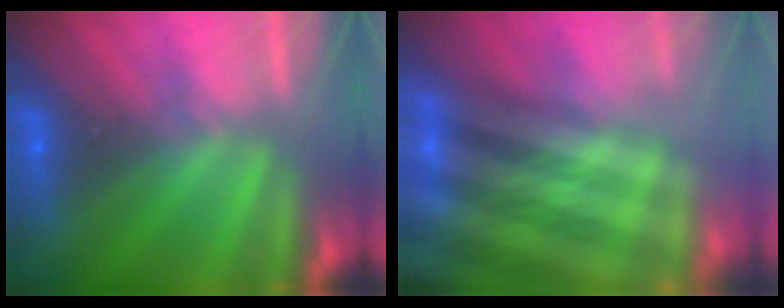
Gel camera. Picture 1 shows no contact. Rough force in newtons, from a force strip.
{"total": 5.6}